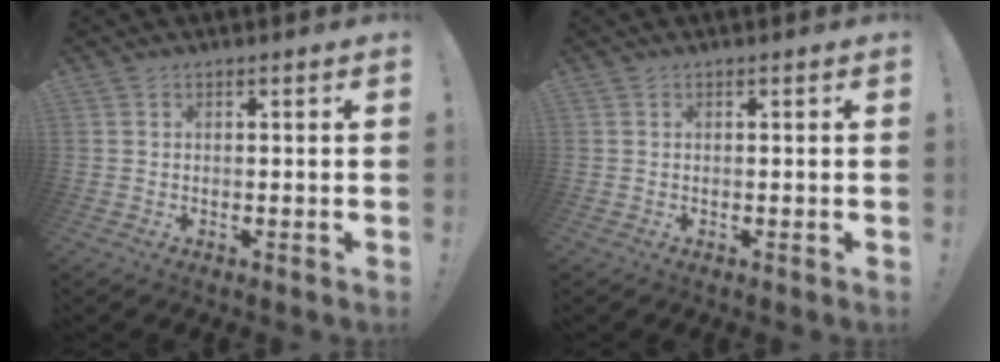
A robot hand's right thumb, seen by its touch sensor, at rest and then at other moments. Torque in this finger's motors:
{"motor_torque": [-0.01, -0.06, 0.15, -0.04, -0.01]}